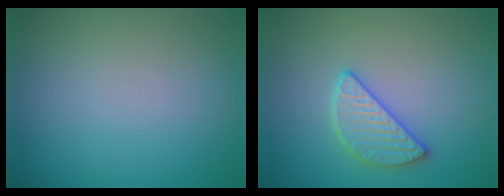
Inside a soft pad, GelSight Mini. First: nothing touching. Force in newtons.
{"total": 2.7, "press": 2.7, "slide": 0.4}